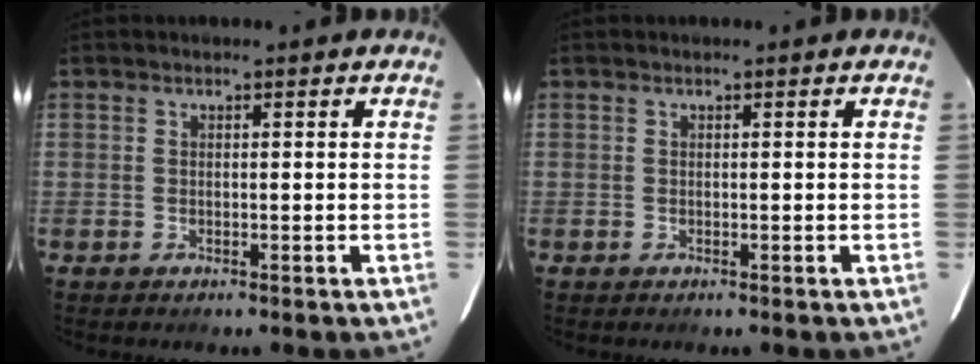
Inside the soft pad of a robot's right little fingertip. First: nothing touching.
{"total": 0.0}